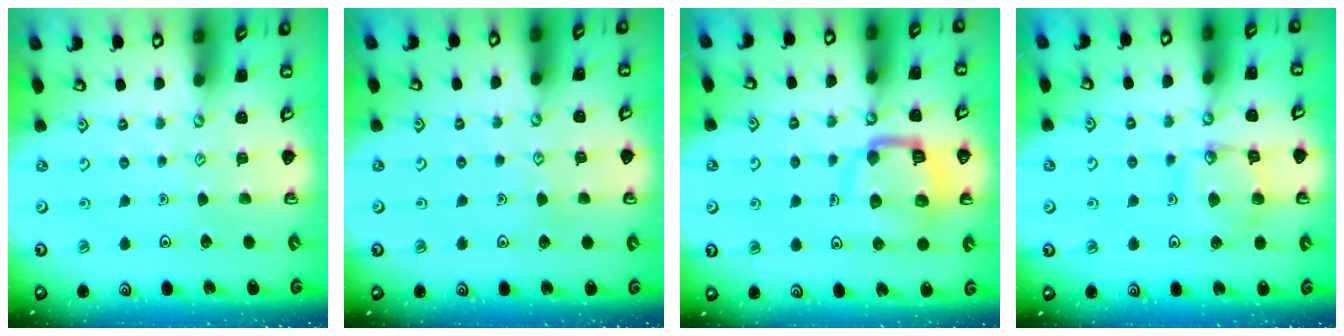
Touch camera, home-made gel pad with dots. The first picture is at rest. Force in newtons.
{"total": 3.5, "press": 3.5, "slide": 0.4}
{"total": 11.9, "press": 11.8, "slide": 1.2}
{"total": 13.3, "press": 13.2, "slide": 1.2}